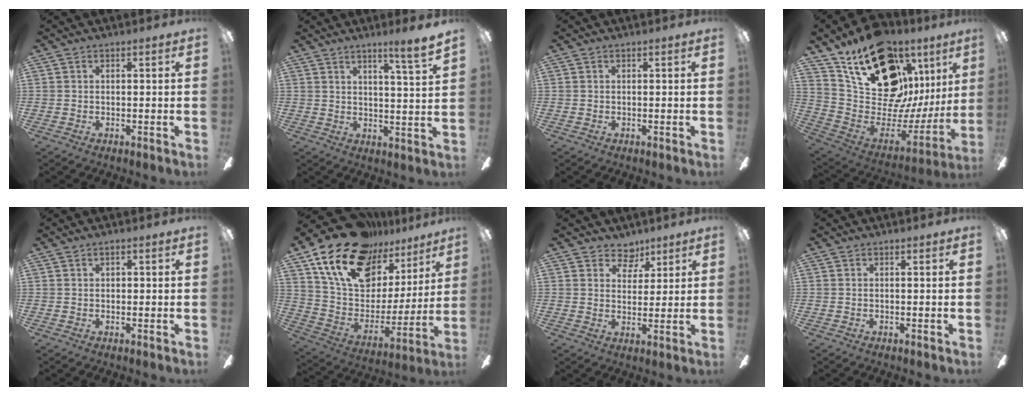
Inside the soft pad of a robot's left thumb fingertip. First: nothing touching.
{"total": 6.0, "force": [4.8, -0.5, 3.7], "torque": [-0.057, -0.032, 0.075]}
{"total": 0.0}
{"total": 24.4, "force": [14.9, 13.9, 13.4], "torque": [-0.199, -0.089, 0.290]}
{"total": 1.2, "force": [0.6, 0.6, 0.8], "torque": [-0.009, 0.000, 0.009]}
{"total": 21.6, "force": [14.8, 11.9, 10.3], "torque": [-0.186, -0.088, 0.272]}
{"total": 6.1, "force": [4.5, 3.9, 1.2], "torque": [-0.011, -0.025, 0.079]}
{"total": 0.0}